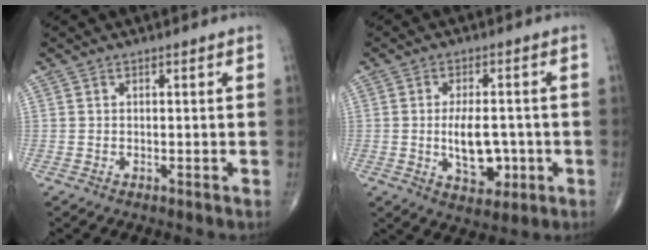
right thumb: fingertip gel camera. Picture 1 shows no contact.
{"total": 8.8, "force": [-1.3, 5.0, 7.1], "torque": [-0.093, 0.005, -0.010]}